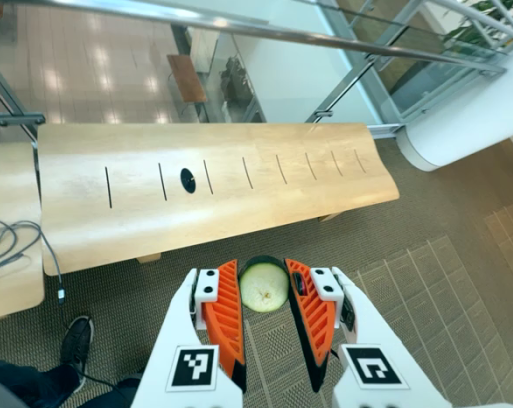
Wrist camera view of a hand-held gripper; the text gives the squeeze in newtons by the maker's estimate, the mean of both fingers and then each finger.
{"total": 9.3, "left": 9.4, "right": 9.2}